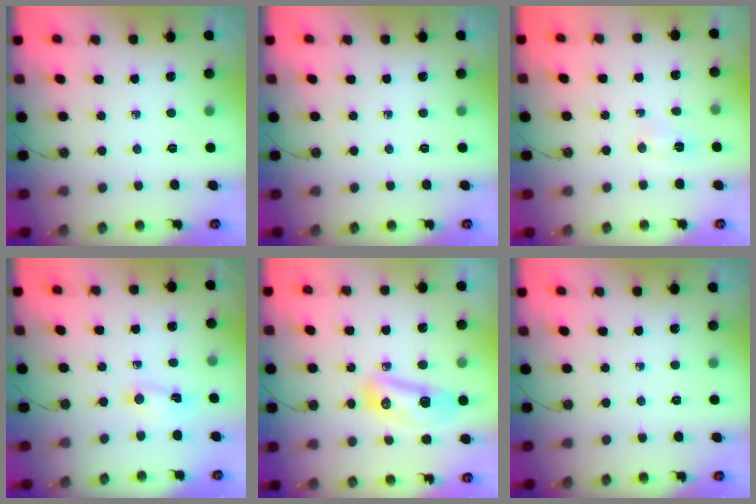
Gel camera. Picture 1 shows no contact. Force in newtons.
{"total": 0.0}
{"total": 2.7, "press": 2.6, "slide": 0.3}
{"total": 1.4, "press": 1.4, "slide": 0.3}
{"total": 15.6, "press": 12.0, "slide": 10.0}
{"total": 0.0}